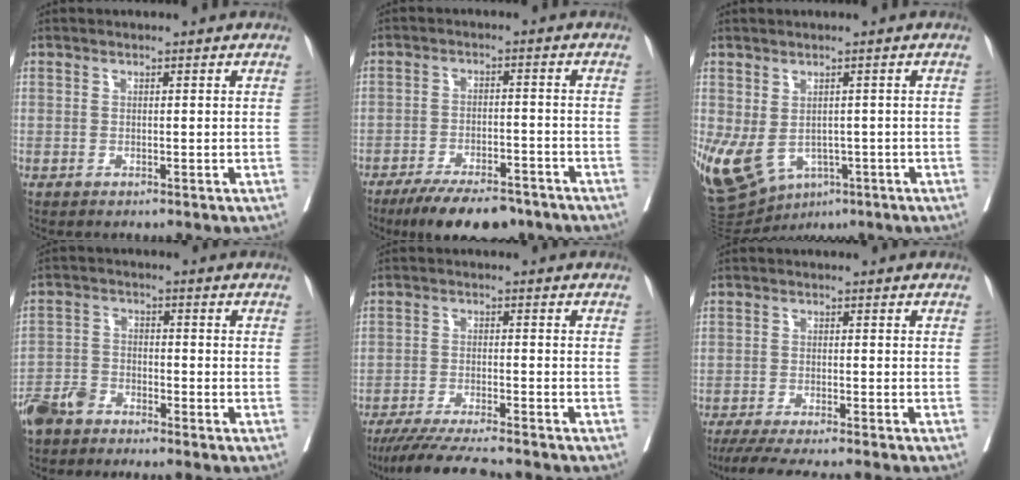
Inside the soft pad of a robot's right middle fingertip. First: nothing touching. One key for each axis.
{"total": 11.0, "fx": -8.6, "fy": 3.8, "fz": 5.7, "tx": -0.078, "ty": -0.004, "tz": -0.134}
{"total": 12.5, "fx": -5.0, "fy": 8.3, "fz": 7.9, "tx": -0.167, "ty": -0.009, "tz": -0.066}
{"total": 4.9, "fx": -4.3, "fy": 1.3, "fz": 1.9, "tx": -0.039, "ty": -0.007, "tz": -0.090}
{"total": 10.5, "fx": -9.4, "fy": -0.1, "fz": 4.8, "tx": -0.065, "ty": -0.028, "tz": -0.151}
{"total": 11.4, "fx": -10.1, "fy": -0.5, "fz": 5.4, "tx": -0.055, "ty": -0.024, "tz": -0.149}